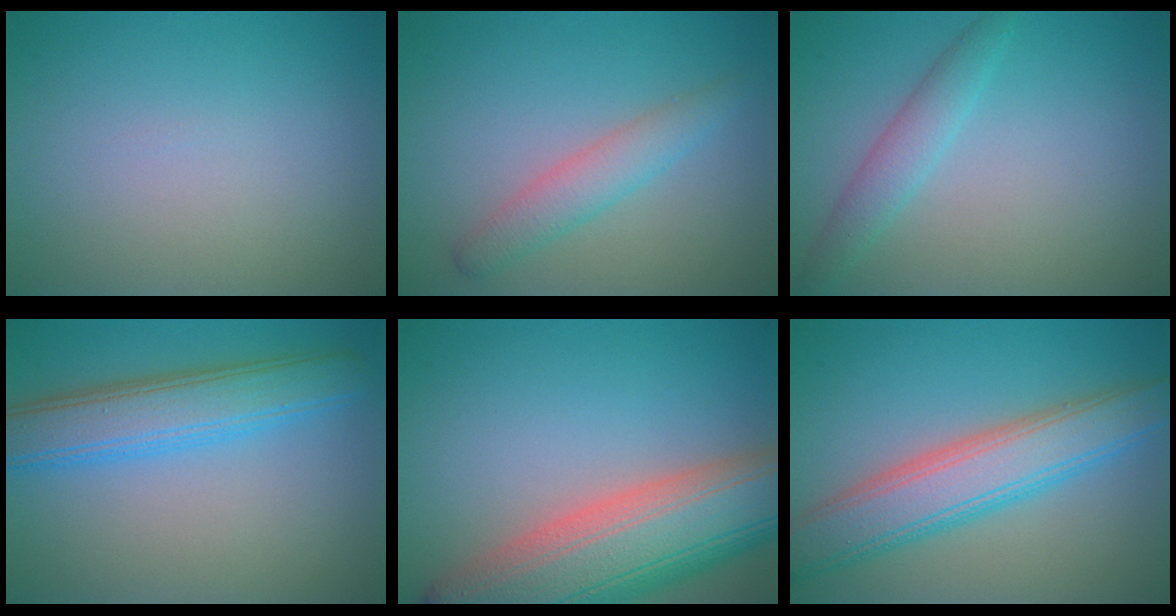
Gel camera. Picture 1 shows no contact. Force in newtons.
{"total": 2.7, "press": 2.7, "slide": 0.0}
{"total": 2.4, "press": 2.4, "slide": 0.0}
{"total": 5.7, "press": 5.7, "slide": 0.1}
{"total": 12.9, "press": 12.9, "slide": 0.6}
{"total": 6.9, "press": 6.9, "slide": 0.1}